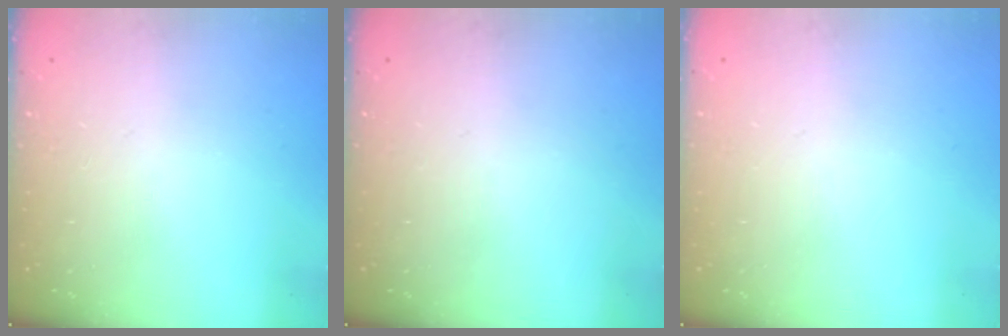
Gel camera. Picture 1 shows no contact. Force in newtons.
{"total": 0.0}
{"total": 0.0}